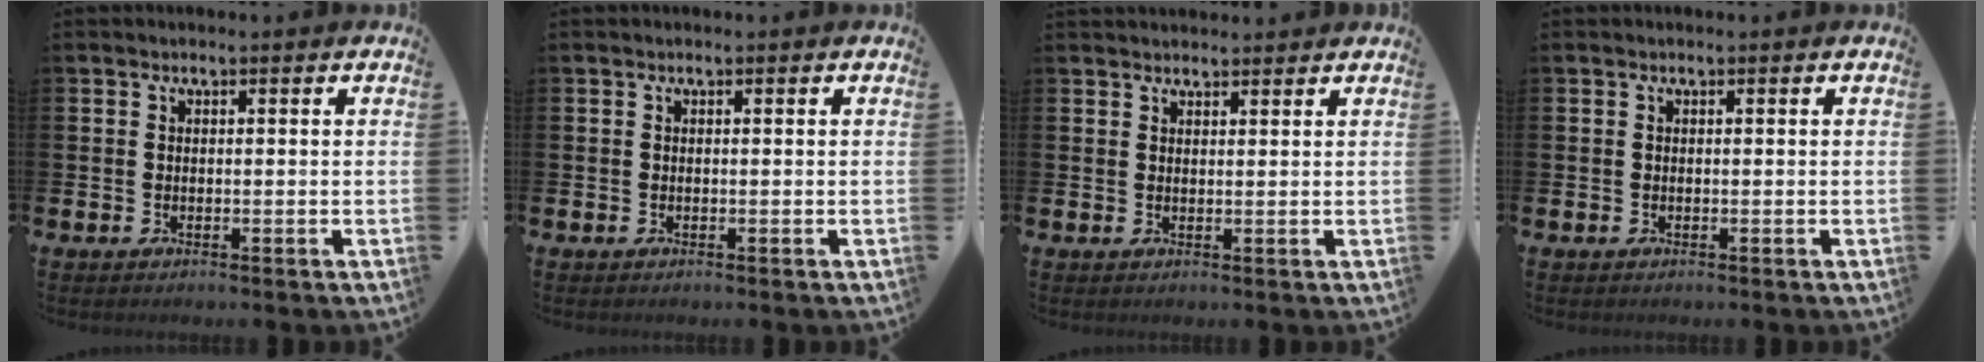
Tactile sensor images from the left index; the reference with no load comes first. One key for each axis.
{"total": 0.0}
{"total": 1.9, "fx": 1.8, "fy": 0.4, "fz": -0.1, "tx": 0.005, "ty": -0.006, "tz": 0.033}
{"total": 0.0}